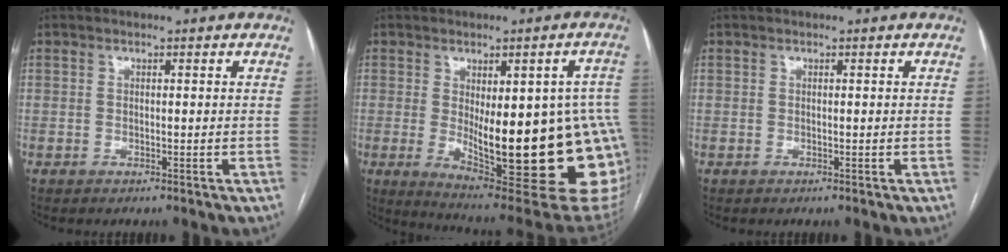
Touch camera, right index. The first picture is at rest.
{"total": 25.4, "force": [-3.2, 6.3, 24.4], "torque": [-0.225, -0.011, -0.019]}
{"total": 0.0}